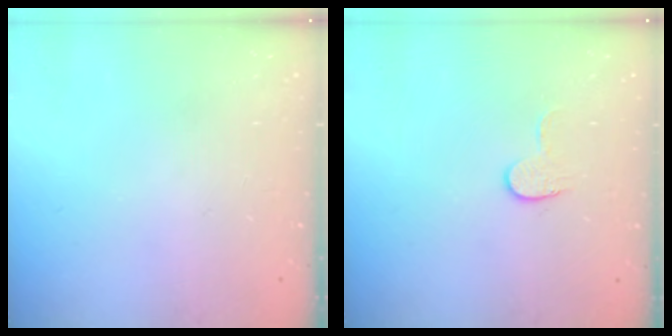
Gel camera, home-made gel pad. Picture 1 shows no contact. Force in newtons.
{"total": 5.4, "press": 5.4, "slide": 0.5}